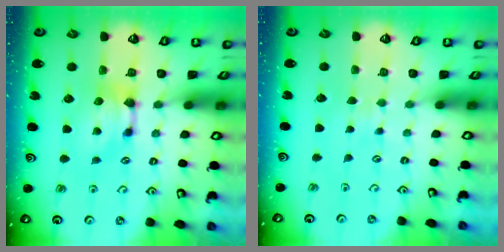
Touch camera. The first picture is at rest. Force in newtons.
{"total": 4.1, "press": 4.1, "slide": 0.3}